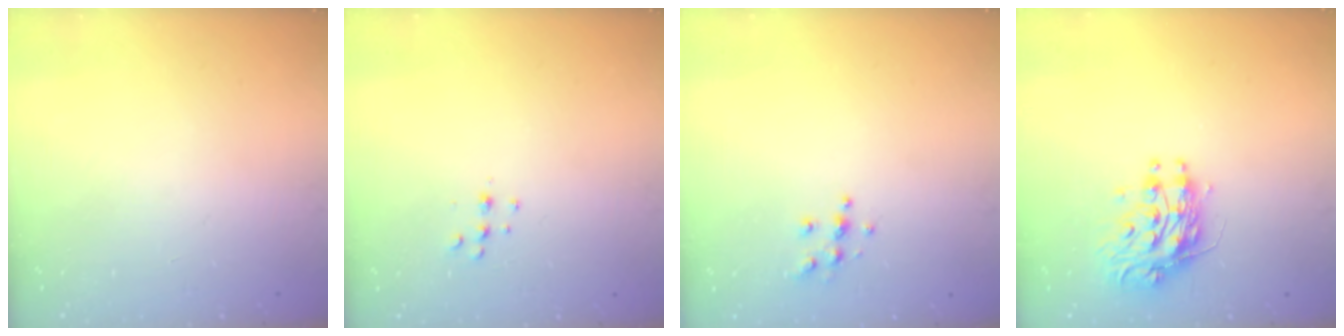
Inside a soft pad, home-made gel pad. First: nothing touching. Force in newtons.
{"total": 5.1, "press": 5.0, "slide": 0.8}
{"total": 5.9, "press": 5.9, "slide": 0.6}
{"total": 10.3, "press": 10.3, "slide": 1.0}